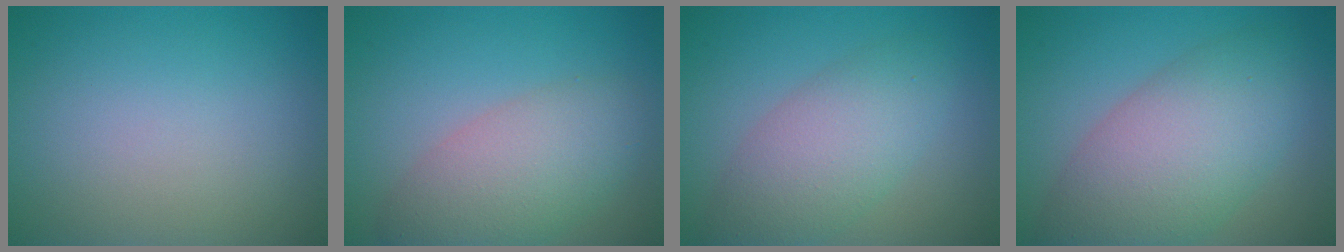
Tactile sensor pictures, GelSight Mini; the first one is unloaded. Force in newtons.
{"total": 5.9, "press": 5.9, "slide": 0.2}
{"total": 5.4, "press": 5.3, "slide": 0.2}
{"total": 8.5, "press": 8.5, "slide": 0.0}